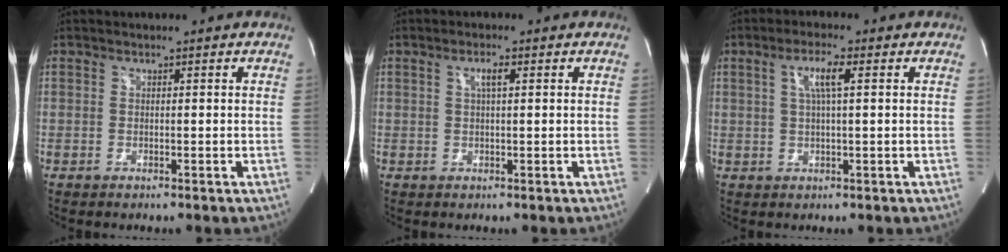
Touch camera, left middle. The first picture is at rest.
{"total": 2.0, "force": [0.7, 0.3, 1.9], "torque": [-0.034, 0.003, 0.011]}
{"total": 4.4, "force": [1.3, 0.2, 4.2], "torque": [-0.080, 0.005, 0.024]}